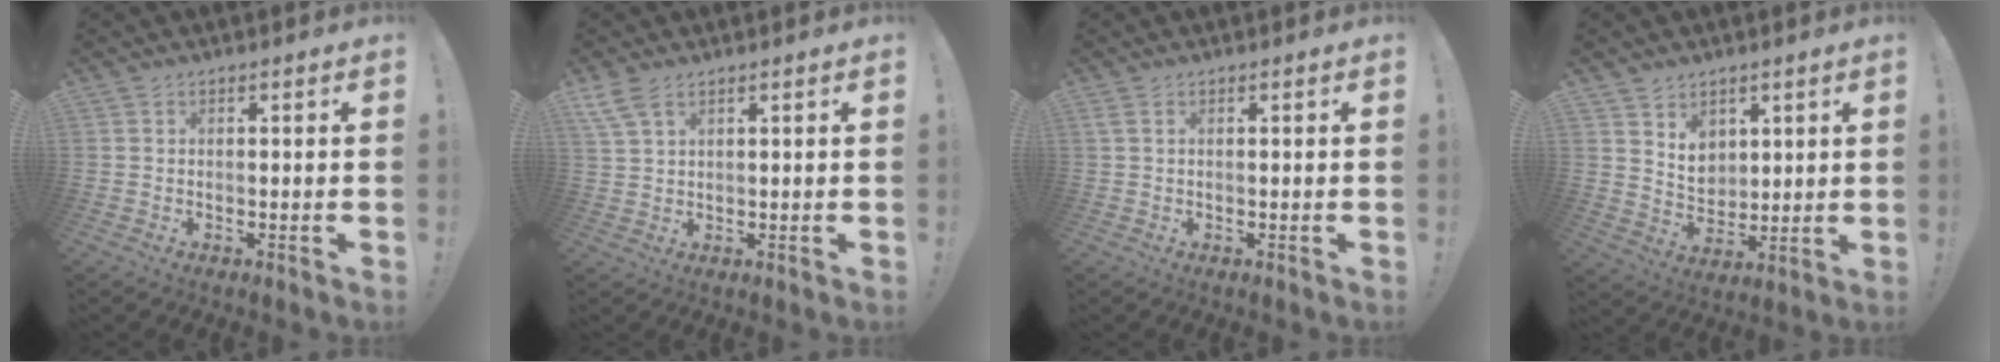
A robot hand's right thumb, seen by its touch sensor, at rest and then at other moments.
{"total": 5.4, "force": [3.5, 2.3, 3.4], "torque": [-0.076, -0.004, 0.069]}
{"total": 1.2, "force": [0.6, 0.4, 1.0], "torque": [-0.026, 0.002, 0.011]}
{"total": 7.6, "force": [4.6, 5.8, 1.8], "torque": [-0.016, -0.042, 0.089]}